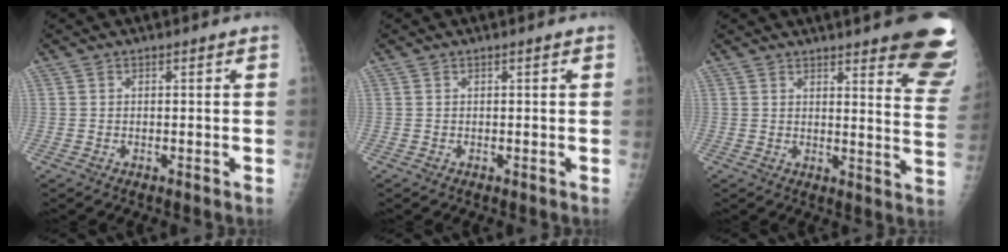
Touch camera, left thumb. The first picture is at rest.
{"total": 0.0}
{"total": 17.7, "force": [12.9, 3.6, 11.6], "torque": [-0.115, -0.077, 0.139]}